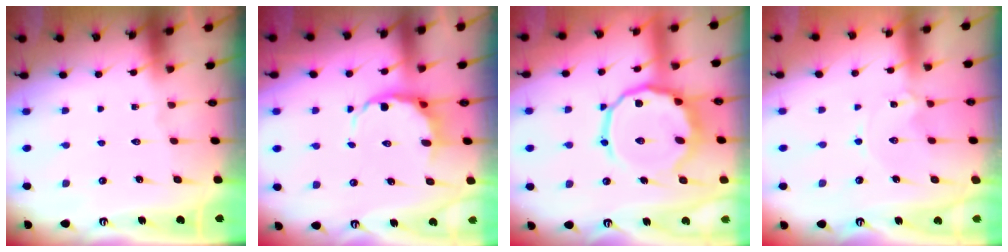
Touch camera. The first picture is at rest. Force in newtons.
{"total": 5.9, "press": 5.4, "slide": 2.3}
{"total": 13.9, "press": 13.7, "slide": 2.4}
{"total": 0.5, "press": 0.5, "slide": 0.1}